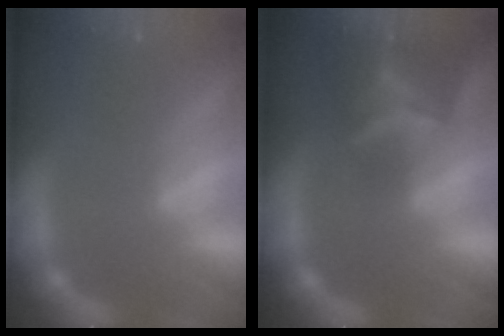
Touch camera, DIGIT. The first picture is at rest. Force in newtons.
{"total": 6.9}